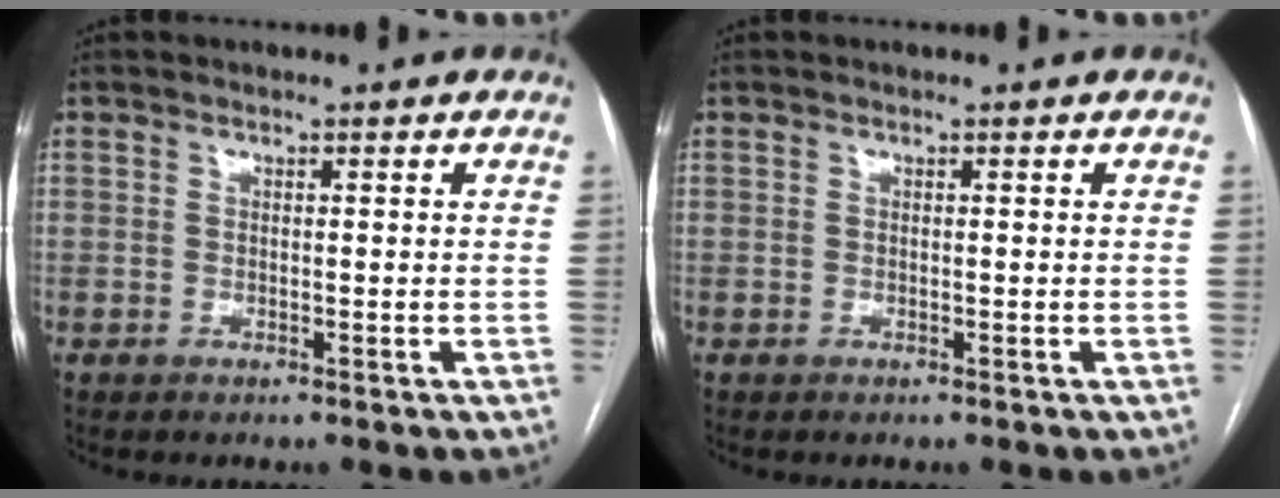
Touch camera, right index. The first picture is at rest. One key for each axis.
{"total": 0.0}